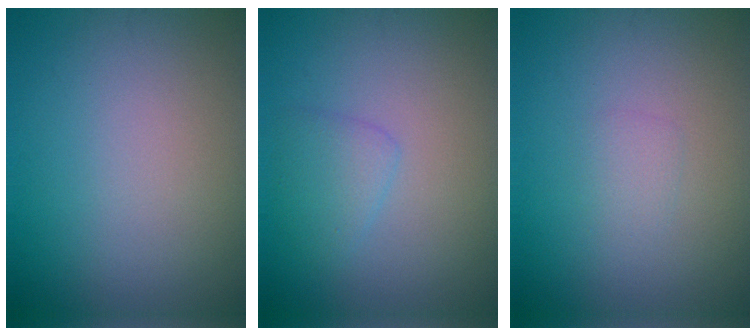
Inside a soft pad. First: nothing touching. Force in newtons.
{"total": 1.8, "press": 1.8, "slide": 0.1}
{"total": 0.9, "press": 0.9, "slide": 0.1}